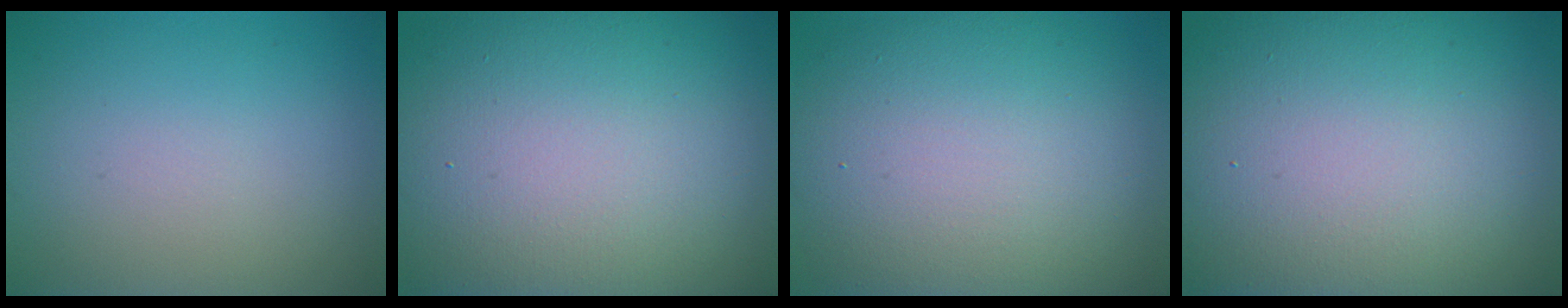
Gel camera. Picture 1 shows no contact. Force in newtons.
{"total": 20.6, "press": 20.6, "slide": 1.1}
{"total": 13.6, "press": 13.6, "slide": 0.7}
{"total": 22.5, "press": 22.4, "slide": 1.6}